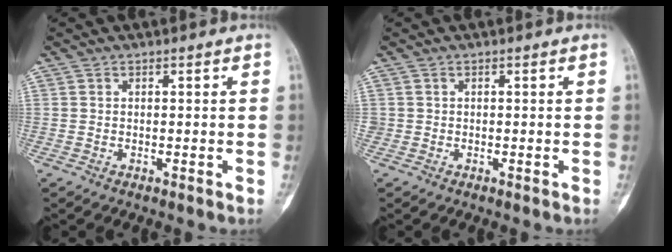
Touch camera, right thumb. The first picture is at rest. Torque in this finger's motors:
{"motor_torque": [0.04, 0.04, 0.19, -0.24, -0.02]}